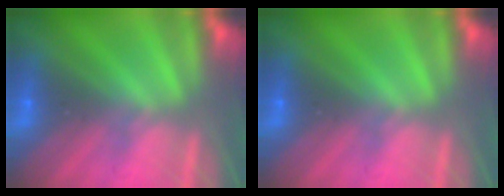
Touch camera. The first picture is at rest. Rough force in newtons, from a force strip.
{"total": 0.0}